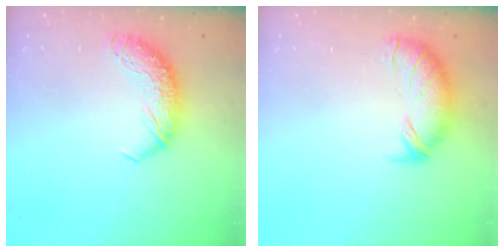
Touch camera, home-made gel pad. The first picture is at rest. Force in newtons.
{"total": 3.2, "press": 2.5, "slide": 2.0}